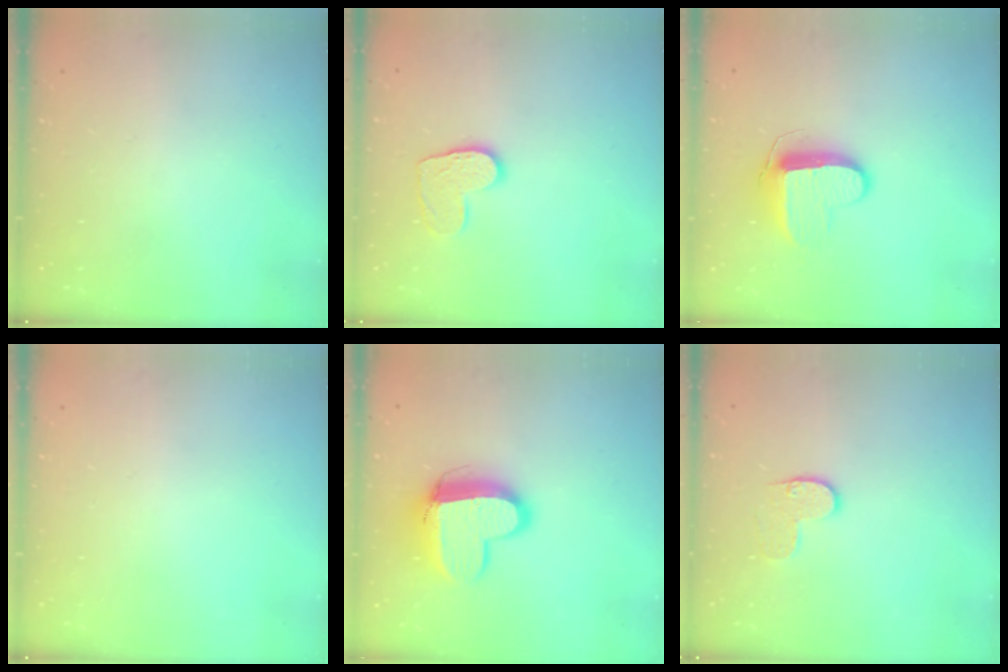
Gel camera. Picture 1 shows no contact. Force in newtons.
{"total": 9.1, "press": 9.1, "slide": 0.2}
{"total": 10.0, "press": 10.0, "slide": 0.2}
{"total": 0.0}
{"total": 12.9, "press": 12.8, "slide": 1.4}
{"total": 6.7, "press": 6.7, "slide": 0.1}